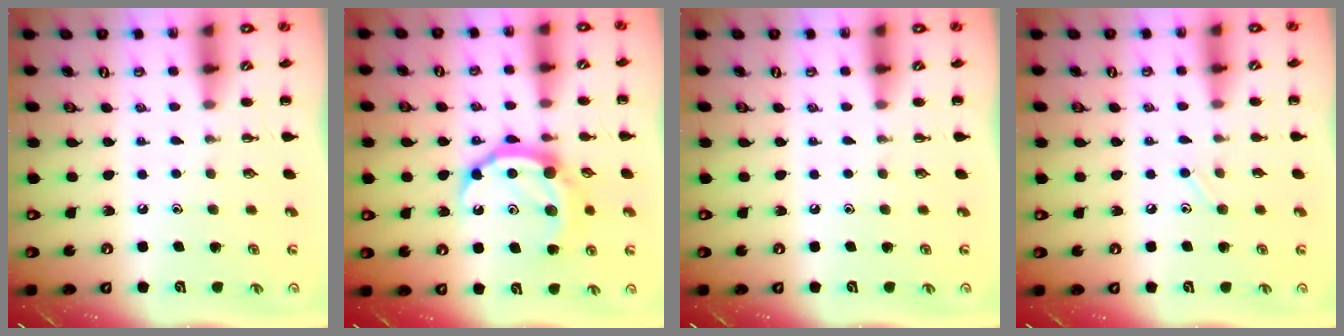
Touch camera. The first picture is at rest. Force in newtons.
{"total": 12.4, "press": 12.4, "slide": 0.8}
{"total": 0.0}
{"total": 5.3, "press": 4.9, "slide": 2.0}